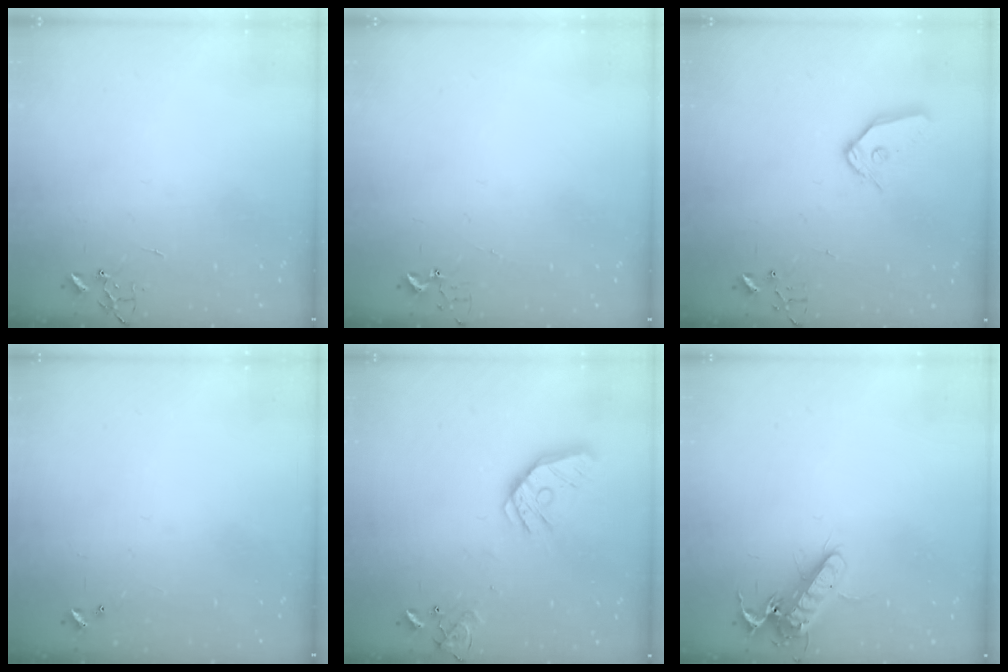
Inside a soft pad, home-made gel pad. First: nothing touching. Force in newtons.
{"total": 2.9, "press": 2.9, "slide": 0.3}
{"total": 9.9, "press": 9.8, "slide": 1.2}
{"total": 0.0}
{"total": 15.8, "press": 15.5, "slide": 2.5}
{"total": 13.5, "press": 13.3, "slide": 1.9}